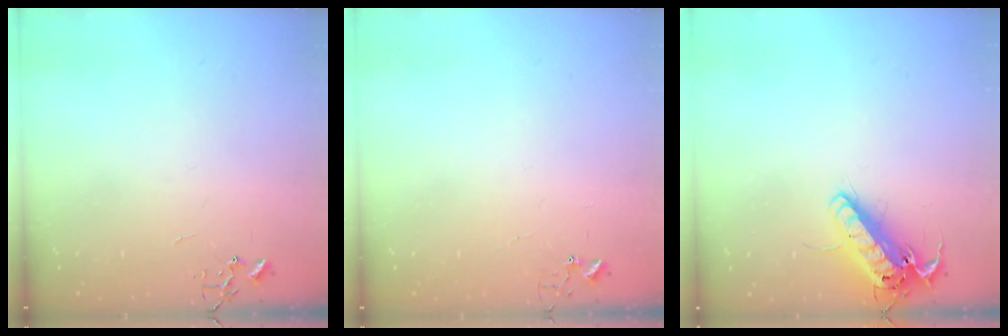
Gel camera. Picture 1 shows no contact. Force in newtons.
{"total": 3.6, "press": 3.6, "slide": 0.3}
{"total": 16.4, "press": 16.2, "slide": 2.7}